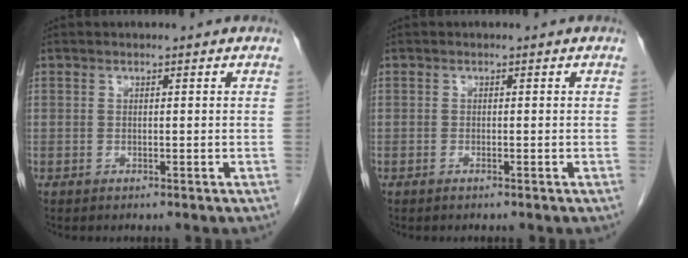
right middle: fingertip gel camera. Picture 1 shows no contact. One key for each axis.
{"total": 0.5, "fx": -0.4, "fy": 0.0, "fz": 0.4, "tx": -0.009, "ty": 0.000, "tz": -0.006}